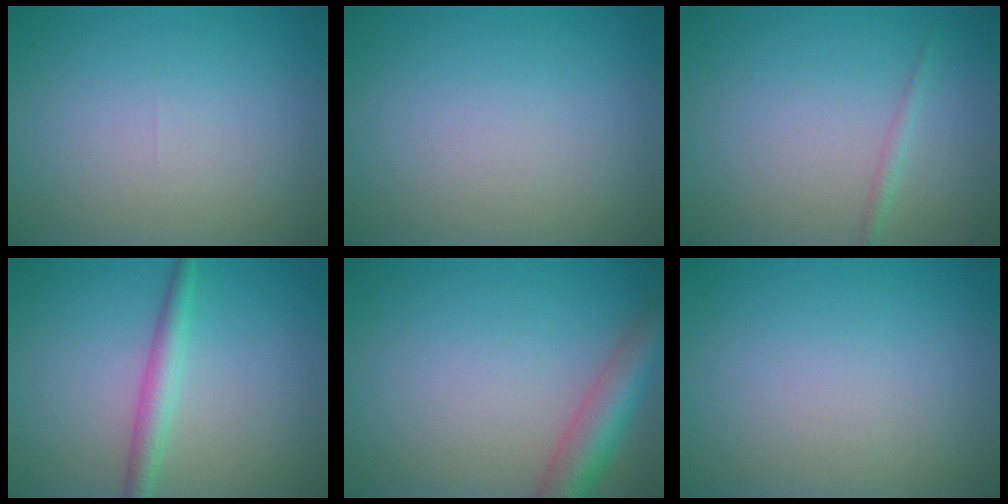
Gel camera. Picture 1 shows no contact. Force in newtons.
{"total": 0.0}
{"total": 0.9, "press": 0.9, "slide": 0.1}
{"total": 2.6, "press": 2.6, "slide": 0.1}
{"total": 5.0, "press": 5.0, "slide": 0.2}
{"total": 0.0}